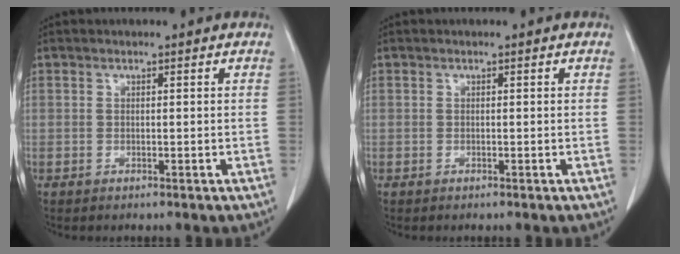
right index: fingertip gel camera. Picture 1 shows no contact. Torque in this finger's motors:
{"motor_torque": [-0.24, 0.07, -0.01, 0.00]}